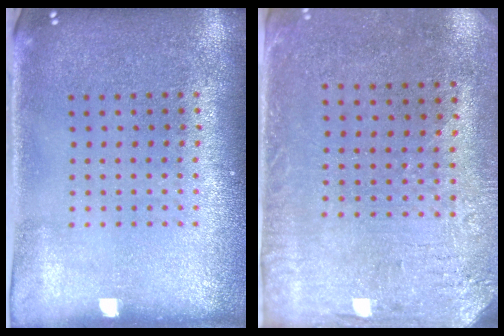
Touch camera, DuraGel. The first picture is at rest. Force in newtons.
{"total": 3.2, "press": 2.5, "slide": 2.0}